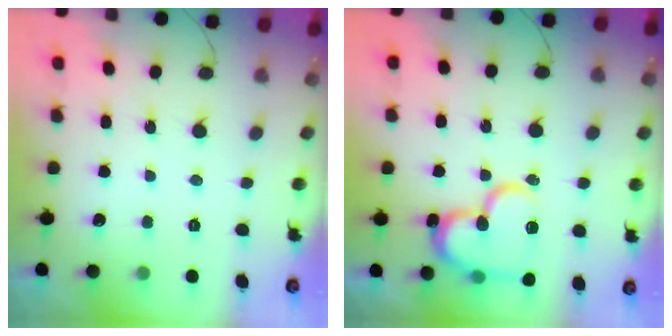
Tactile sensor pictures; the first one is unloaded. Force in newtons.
{"total": 17.3, "press": 17.2, "slide": 1.7}